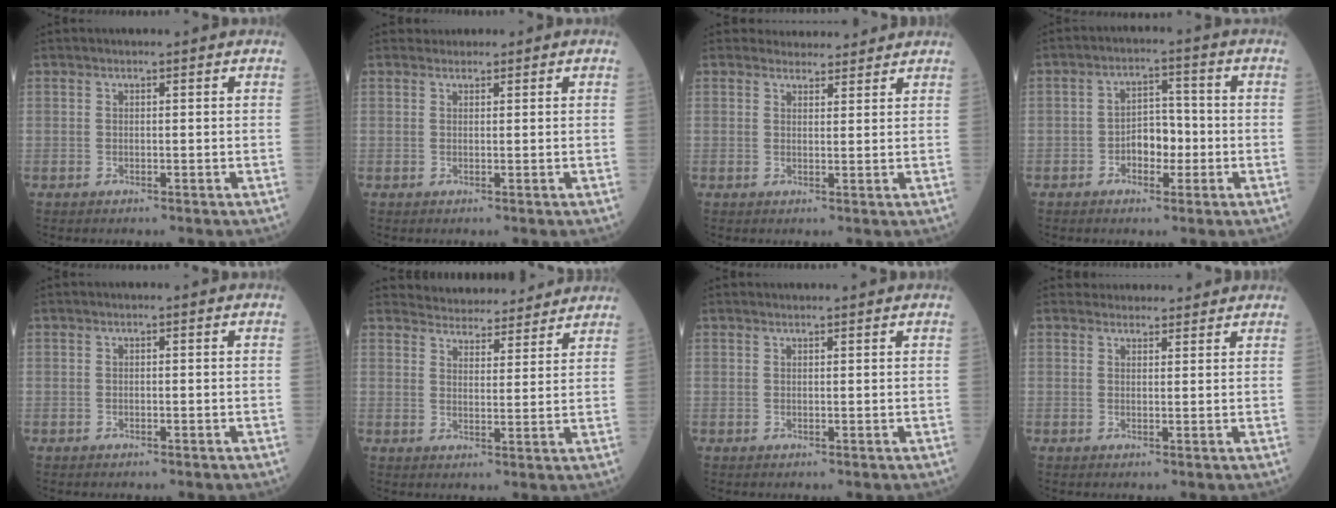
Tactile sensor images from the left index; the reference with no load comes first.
{"total": 1.0, "force": [0.8, 0.6, -0.2], "torque": [0.007, 0.006, 0.005]}
{"total": 4.4, "force": [4.2, 1.4, 0.0], "torque": [0.009, 0.007, 0.049]}
{"total": 4.9, "force": [-1.7, 2.8, 3.6], "torque": [-0.056, 0.011, -0.033]}
{"total": 0.0}
{"total": 11.8, "force": [11.3, 2.6, 1.9], "torque": [-0.014, 0.012, 0.144]}
{"total": 1.6, "force": [1.5, 0.1, 0.2], "torque": [-0.005, 0.011, 0.023]}
{"total": 5.2, "force": [4.9, 1.7, 0.3], "torque": [0.007, 0.016, 0.057]}